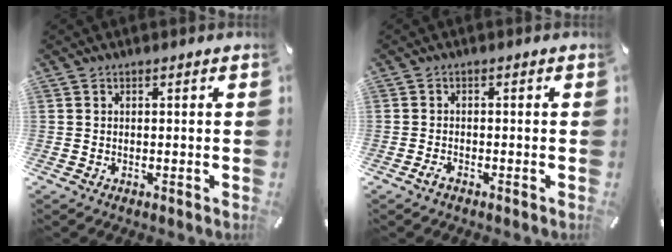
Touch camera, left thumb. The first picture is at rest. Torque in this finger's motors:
{"motor_torque": [0.00, 0.00, 0.05, 0.03, 0.00]}